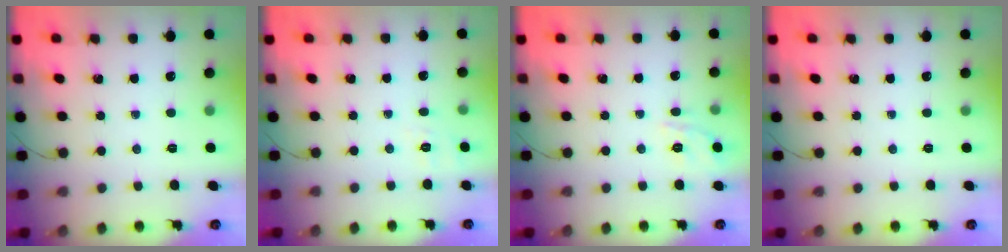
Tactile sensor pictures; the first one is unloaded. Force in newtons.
{"total": 2.9, "press": 2.2, "slide": 1.9}
{"total": 9.7, "press": 9.6, "slide": 1.6}
{"total": 0.0}